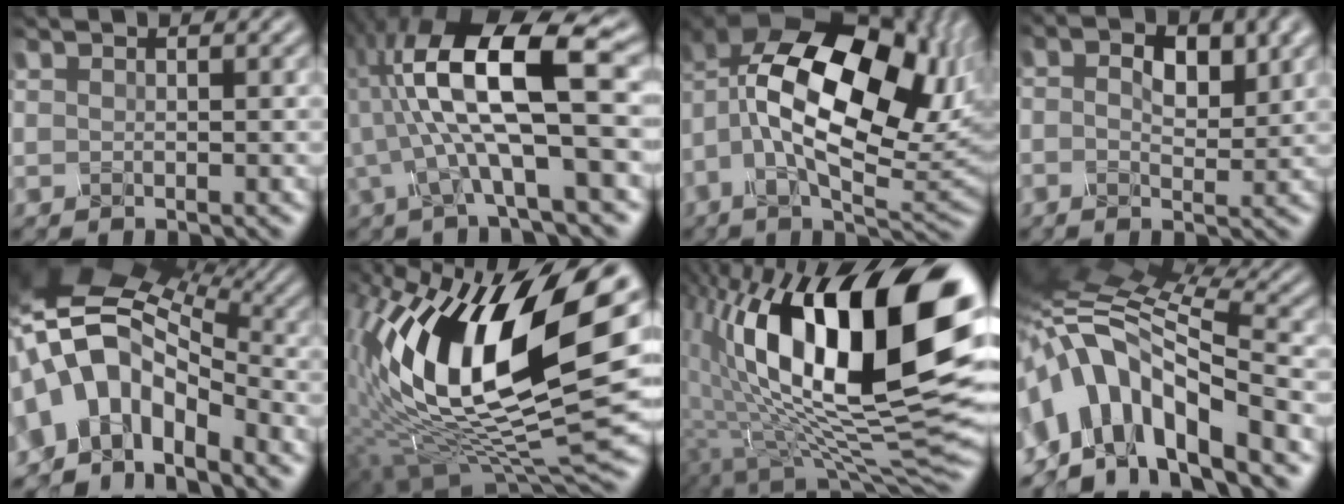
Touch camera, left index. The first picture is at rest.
{"total": 9.8, "force": [-1.2, 2.0, 9.5], "torque": [-0.189, 0.013, -0.002]}
{"total": 17.4, "force": [-0.4, 9.0, 14.8], "torque": [-0.234, 0.014, 0.016]}
{"total": 3.3, "force": [-0.1, 1.3, 3.1], "torque": [-0.059, -0.001, 0.012]}
{"total": 9.0, "force": [-4.4, 5.1, 5.8], "torque": [-0.106, 0.003, -0.075]}
{"total": 15.1, "force": [2.4, 6.5, 13.5], "torque": [-0.264, 0.000, 0.044]}
{"total": 17.3, "force": [3.4, 6.9, 15.5], "torque": [-0.248, 0.010, 0.071]}
{"total": 10.2, "force": [-6.3, 3.8, 7.1], "torque": [-0.130, 0.011, -0.105]}